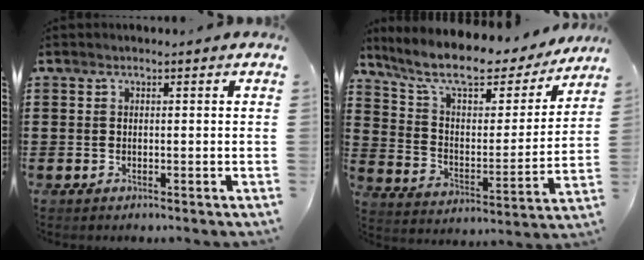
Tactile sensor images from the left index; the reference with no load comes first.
{"total": 10.1, "force": [8.3, 2.4, 5.2], "torque": [-0.129, -0.050, 0.140]}